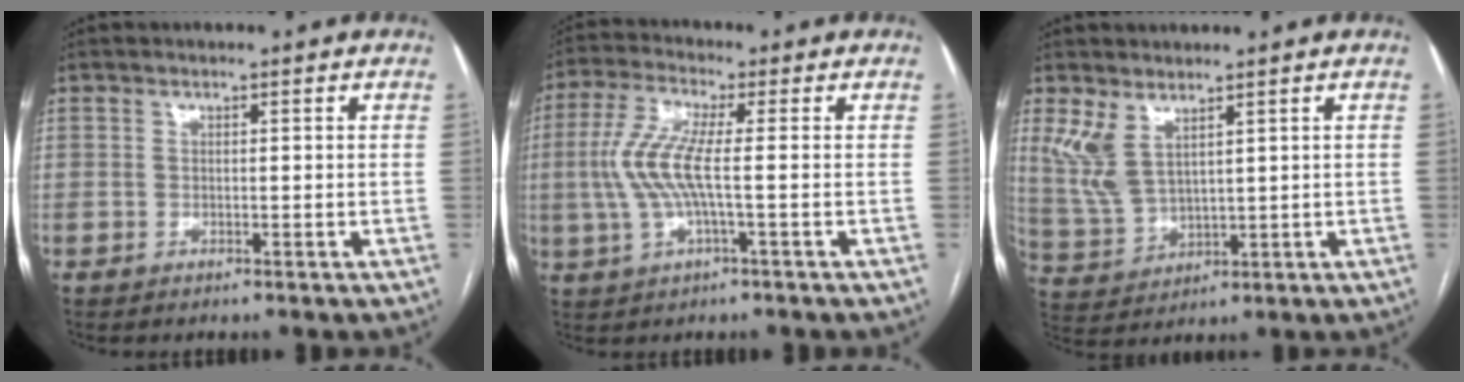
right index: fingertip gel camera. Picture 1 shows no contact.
{"total": 8.1, "force": [-0.4, 1.2, 8.0], "torque": [-0.182, 0.008, -0.013]}
{"total": 6.3, "force": [3.5, 2.8, 4.4], "torque": [-0.109, 0.000, 0.087]}